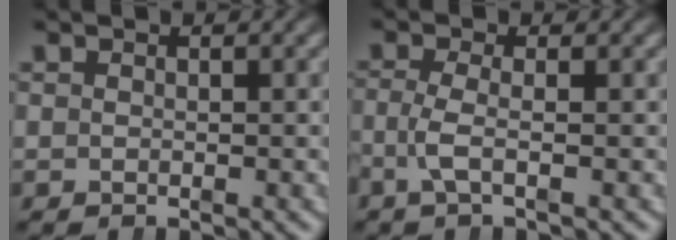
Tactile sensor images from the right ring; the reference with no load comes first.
{"total": 2.3, "force": [-1.0, 0.1, 2.1], "torque": [-0.049, -0.008, -0.016]}